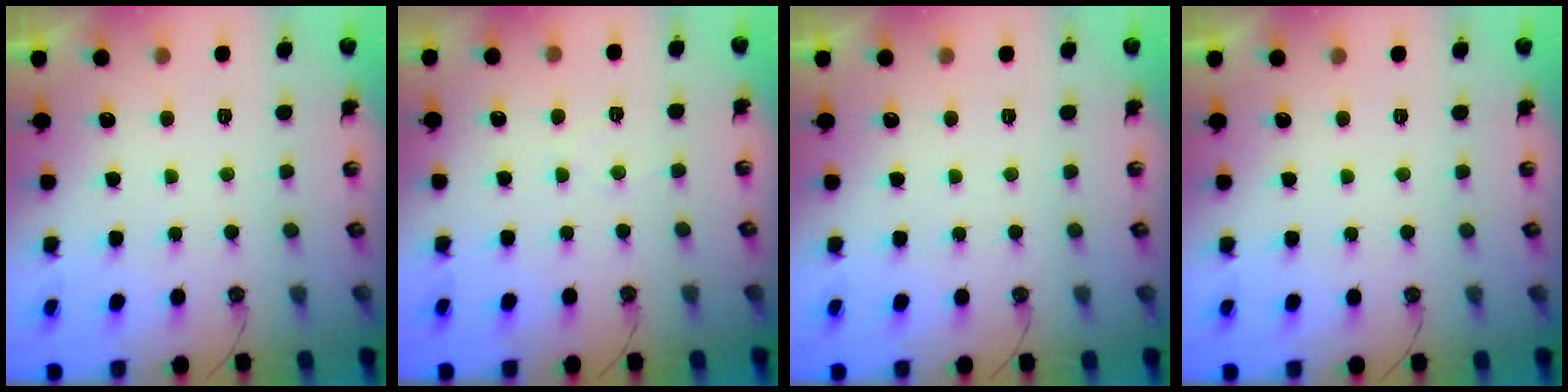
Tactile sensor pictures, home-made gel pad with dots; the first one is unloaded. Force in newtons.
{"total": 3.4, "press": 3.3, "slide": 0.5}
{"total": 0.0}
{"total": 0.0}